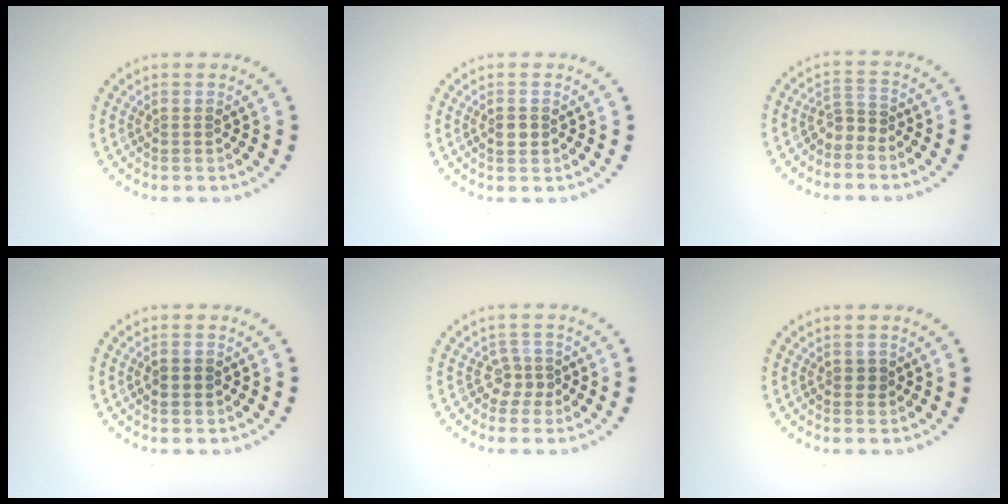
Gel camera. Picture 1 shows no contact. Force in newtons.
{"total": 1.0, "press": 1.0, "slide": 0.3}
{"total": 1.7, "press": 1.1, "slide": 1.3}
{"total": 1.7, "press": 1.7, "slide": 0.0}
{"total": 1.9, "press": 1.3, "slide": 1.4}
{"total": 0.7, "press": 0.7, "slide": 0.2}